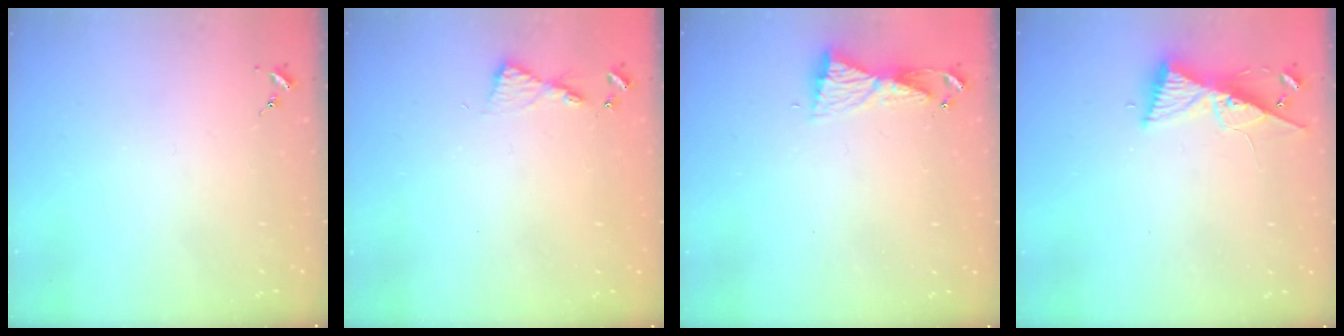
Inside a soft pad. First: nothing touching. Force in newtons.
{"total": 5.3, "press": 5.3, "slide": 0.5}
{"total": 5.9, "press": 5.9, "slide": 0.6}
{"total": 9.0, "press": 9.0, "slide": 0.7}